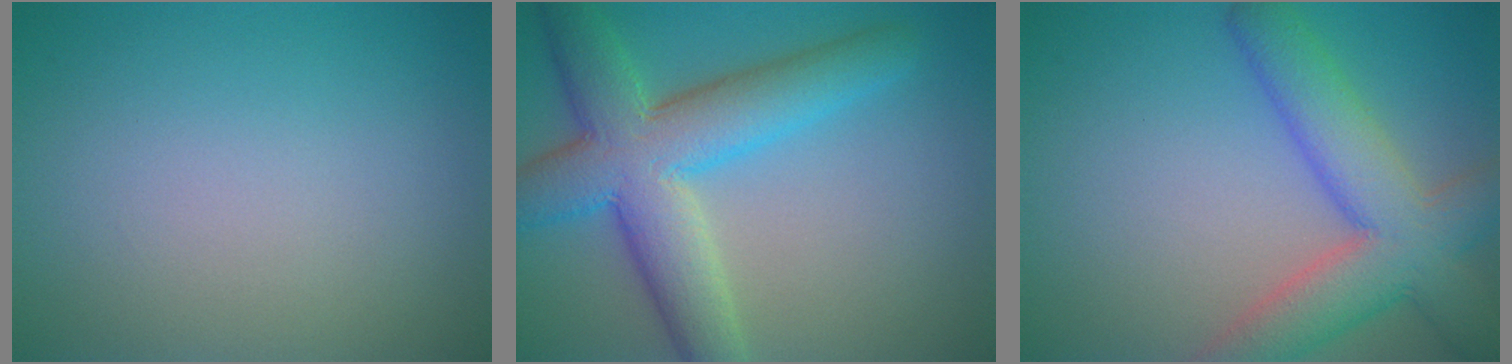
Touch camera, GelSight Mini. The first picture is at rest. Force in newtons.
{"total": 8.6, "press": 8.6, "slide": 0.4}
{"total": 7.7, "press": 7.7, "slide": 0.4}